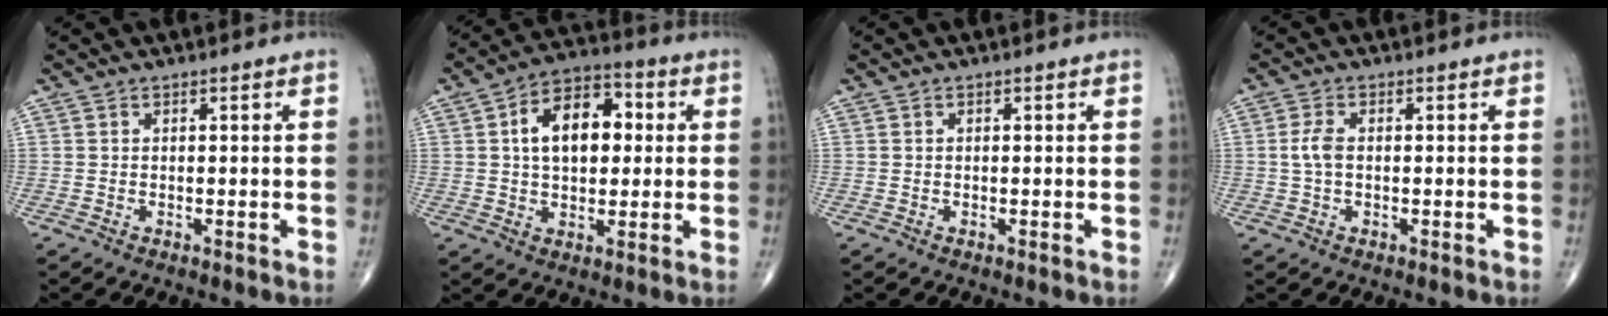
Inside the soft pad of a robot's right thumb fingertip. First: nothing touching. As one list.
[{"total": 12.9, "force": [2.1, 8.0, 10.0], "torque": [-0.135, 0.019, 0.026]}, {"total": 0.0}, {"total": 3.3, "force": [0.0, 1.9, 2.8], "torque": [-0.064, 0.006, -0.003]}]